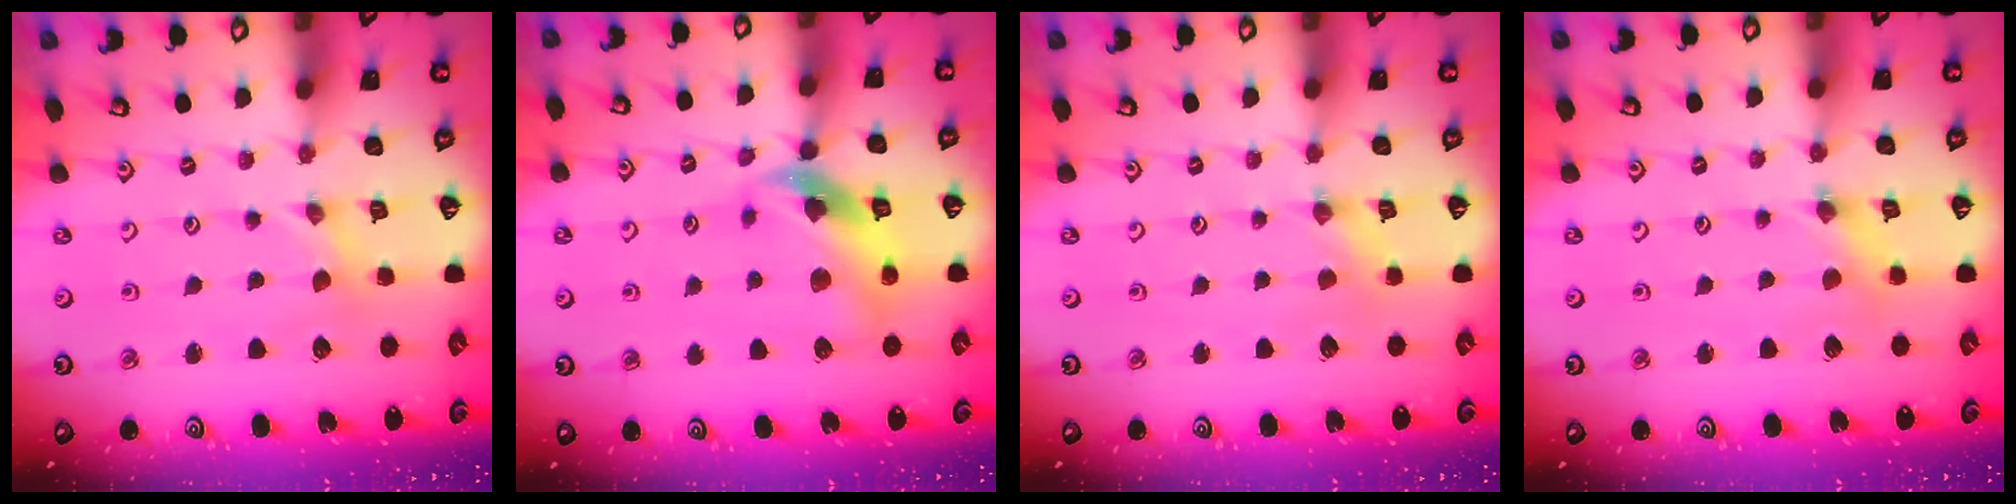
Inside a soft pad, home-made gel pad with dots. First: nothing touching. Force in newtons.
{"total": 13.0, "press": 12.9, "slide": 1.8}
{"total": 0.9, "press": 0.9, "slide": 0.2}
{"total": 1.9, "press": 1.9, "slide": 0.2}